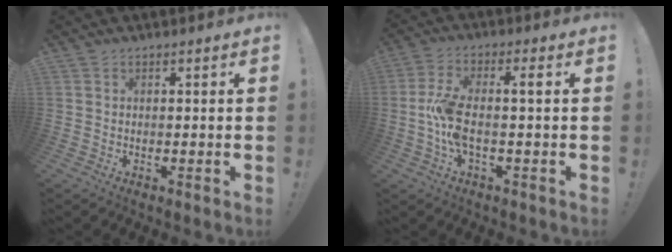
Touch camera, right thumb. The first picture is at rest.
{"total": 9.0, "force": [-1.4, 2.3, 8.6], "torque": [-0.185, -0.002, -0.030]}